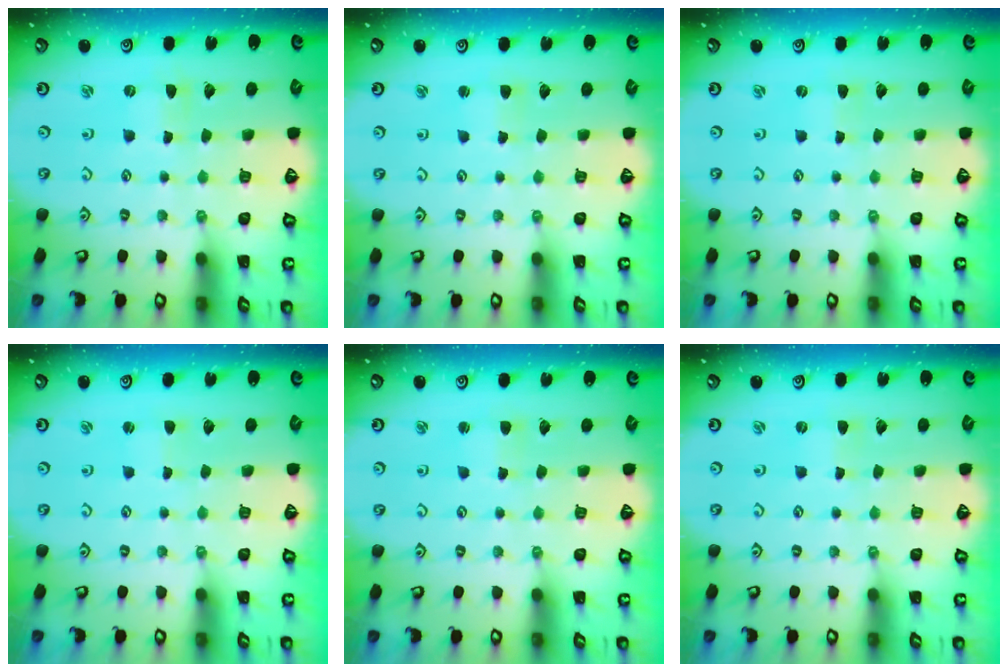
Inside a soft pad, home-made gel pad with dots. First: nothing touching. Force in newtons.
{"total": 2.9, "press": 2.9, "slide": 0.3}
{"total": 0.0}
{"total": 0.0}
{"total": 2.9, "press": 2.9, "slide": 0.3}
{"total": 0.0}